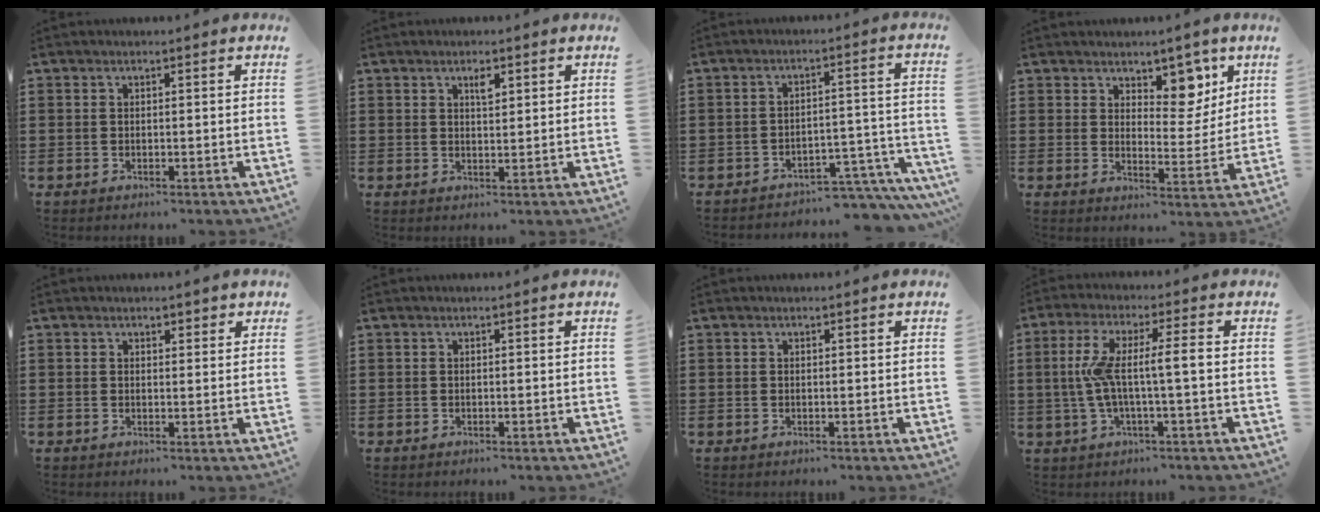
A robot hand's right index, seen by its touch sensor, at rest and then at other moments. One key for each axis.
{"total": 2.0, "fx": 1.1, "fy": 0.8, "fz": 1.5, "tx": -0.025, "ty": 0.001, "tz": 0.016}
{"total": 4.6, "fx": -4.2, "fy": 0.9, "fz": 1.7, "tx": -0.030, "ty": 0.001, "tz": -0.084}
{"total": 6.6, "fx": 4.5, "fy": 3.9, "fz": 2.9, "tx": -0.047, "ty": -0.016, "tz": 0.075}
{"total": 1.3, "fx": 1.1, "fy": 0.7, "fz": 0.1, "tx": 0.002, "ty": 0.002, "tz": 0.019}
{"total": 0.0}
{"total": 0.0}
{"total": 7.3, "fx": -0.4, "fy": 0.4, "fz": 7.3, "tx": -0.154, "ty": -0.008, "tz": -0.020}